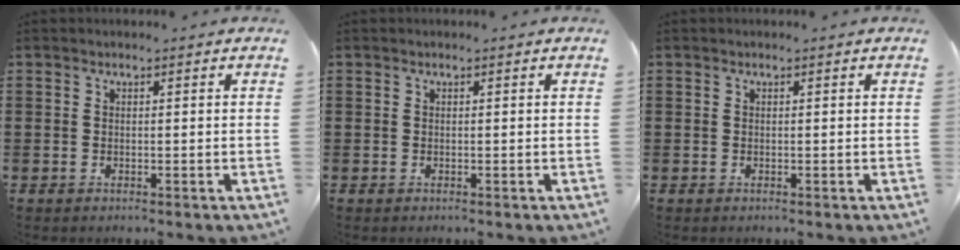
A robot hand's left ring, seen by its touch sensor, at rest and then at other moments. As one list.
[{"total": 0.0}, {"total": 0.0}]